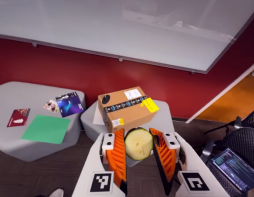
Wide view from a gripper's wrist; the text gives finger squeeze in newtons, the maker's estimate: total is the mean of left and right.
{"total": 12.2, "left": 12.6, "right": 11.9}